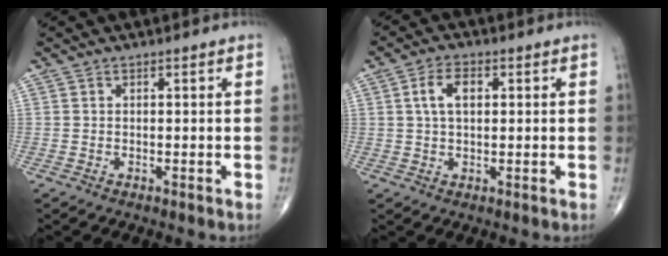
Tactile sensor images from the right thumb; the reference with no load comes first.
{"total": 5.3, "force": [1.2, 2.9, 4.2], "torque": [-0.079, 0.008, 0.021]}